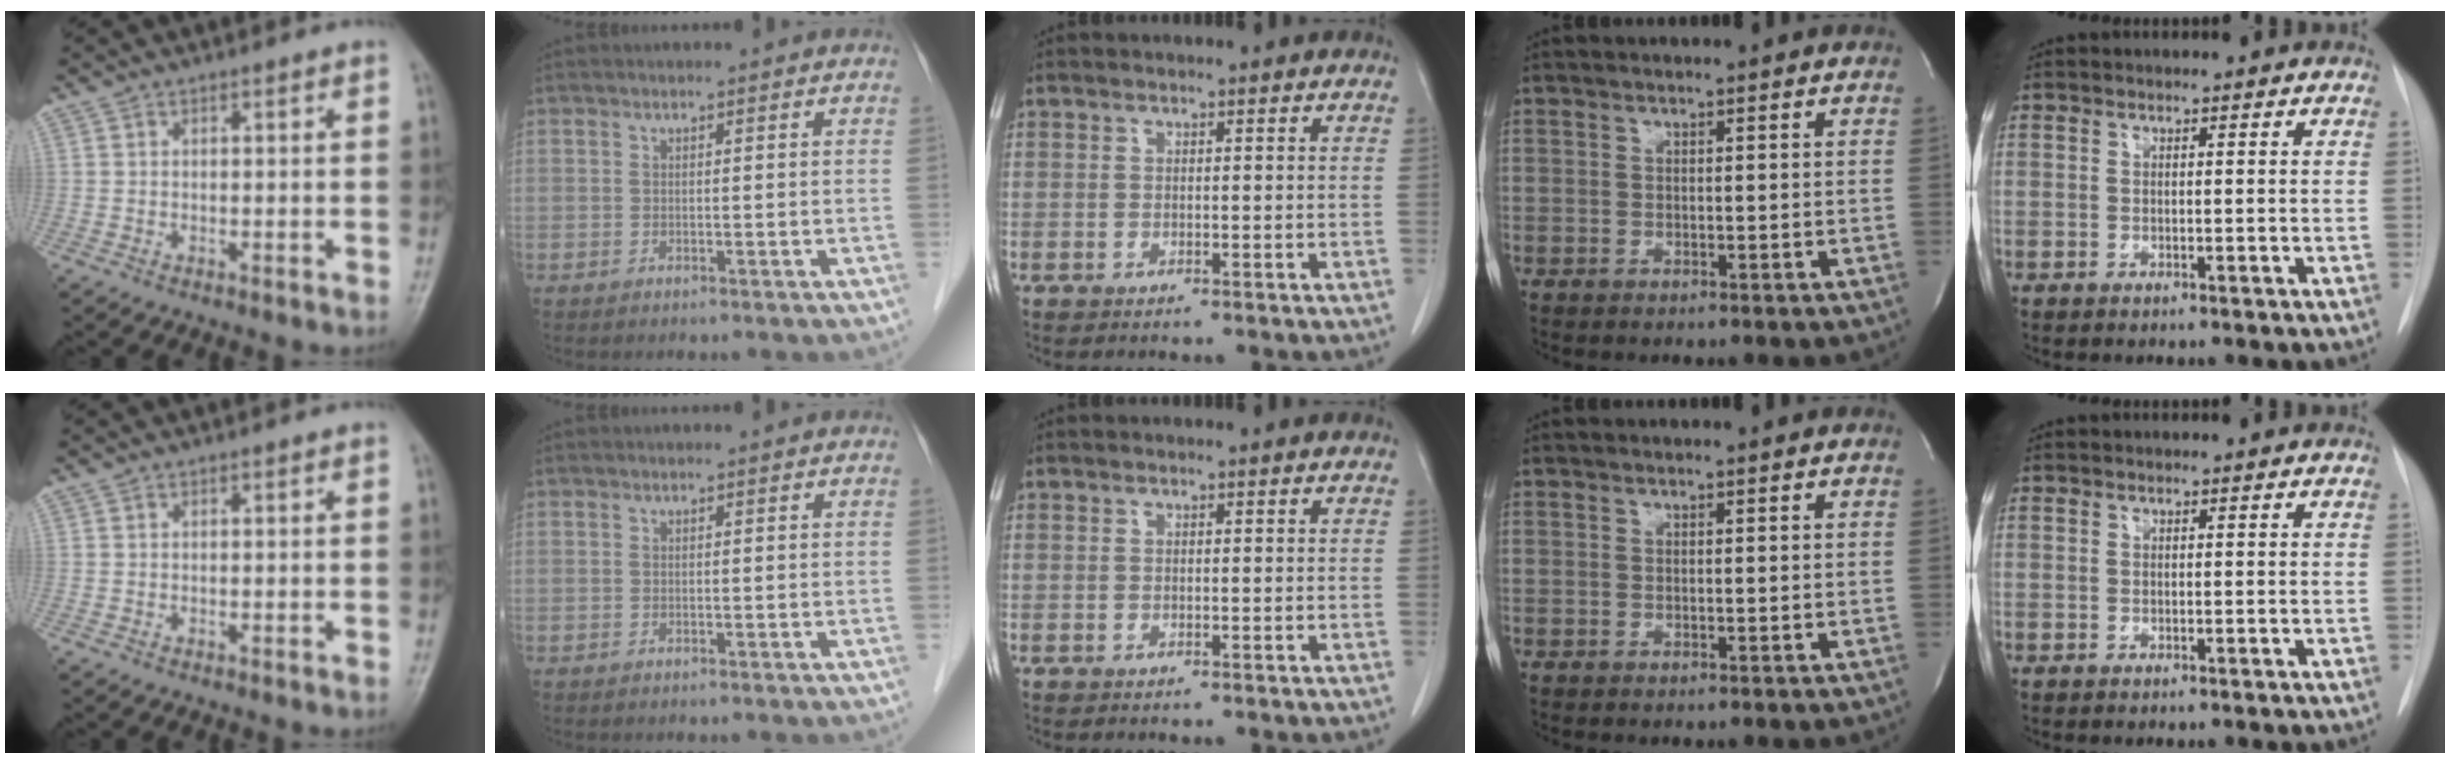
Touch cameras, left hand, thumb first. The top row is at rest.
{}